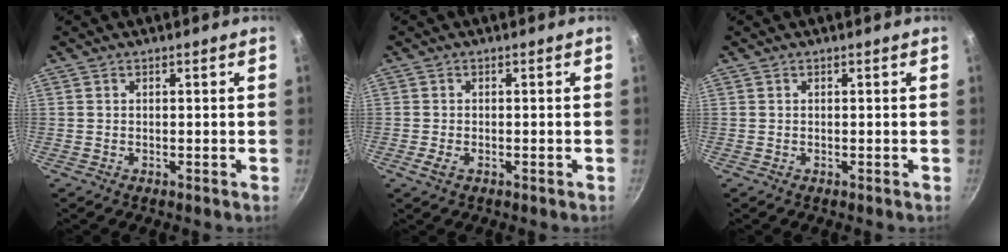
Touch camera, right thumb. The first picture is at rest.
{"total": 2.1, "force": [-0.9, 1.1, 1.5], "torque": [-0.033, 0.001, -0.018]}
{"total": 0.0}